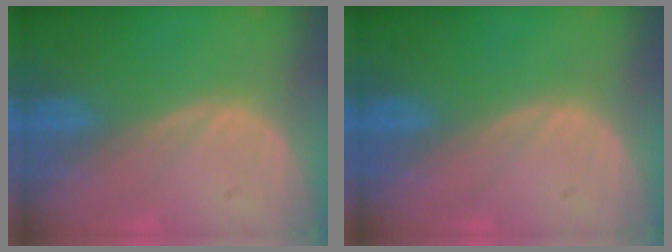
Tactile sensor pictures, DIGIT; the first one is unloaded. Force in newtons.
{"total": 0.0}